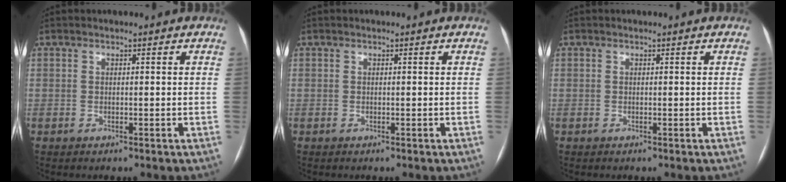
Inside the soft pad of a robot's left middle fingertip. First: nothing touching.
{"total": 0.0}
{"total": 0.0}